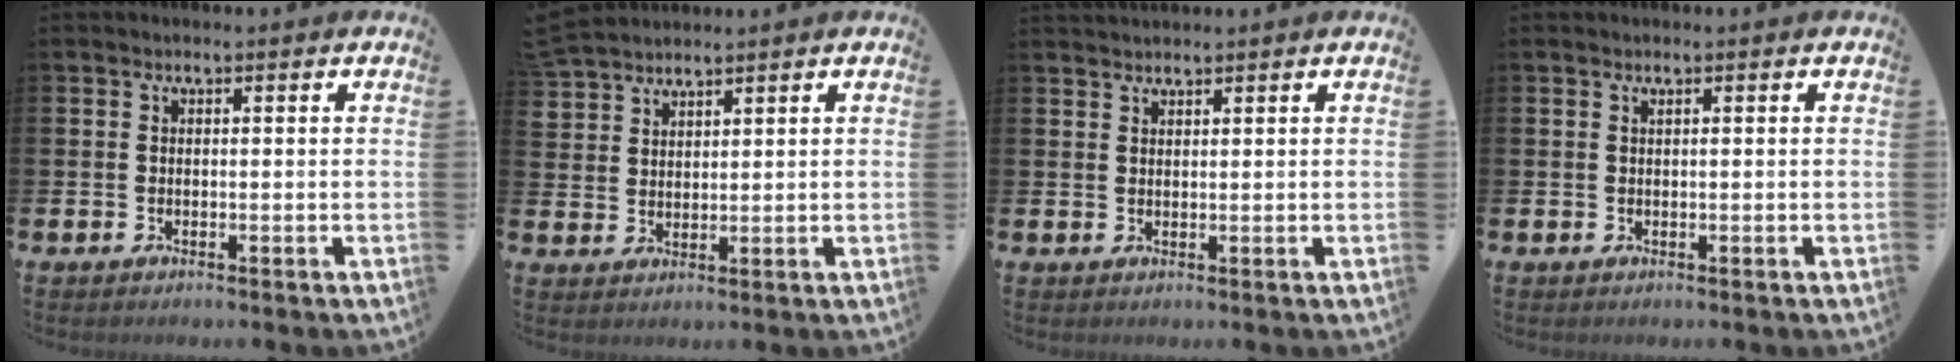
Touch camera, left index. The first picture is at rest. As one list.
[{"total": 3.7, "force": [3.5, 0.7, -0.5], "torque": [0.000, -0.017, 0.068]}, {"total": 1.4, "force": [1.4, 0.2, 0.0], "torque": [0.007, -0.004, 0.024]}, {"total": 0.0}]